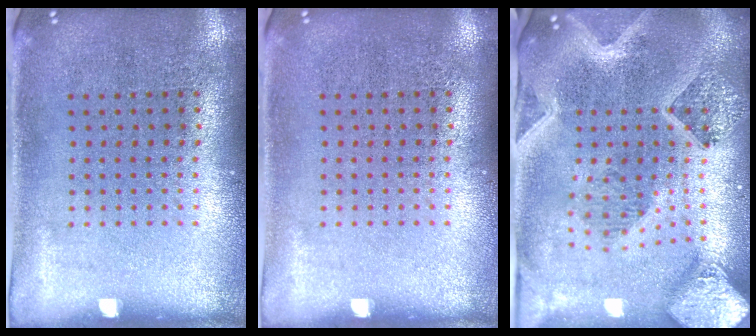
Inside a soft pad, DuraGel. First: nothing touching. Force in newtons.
{"total": 0.0}
{"total": 4.0, "press": 3.2, "slide": 2.5}